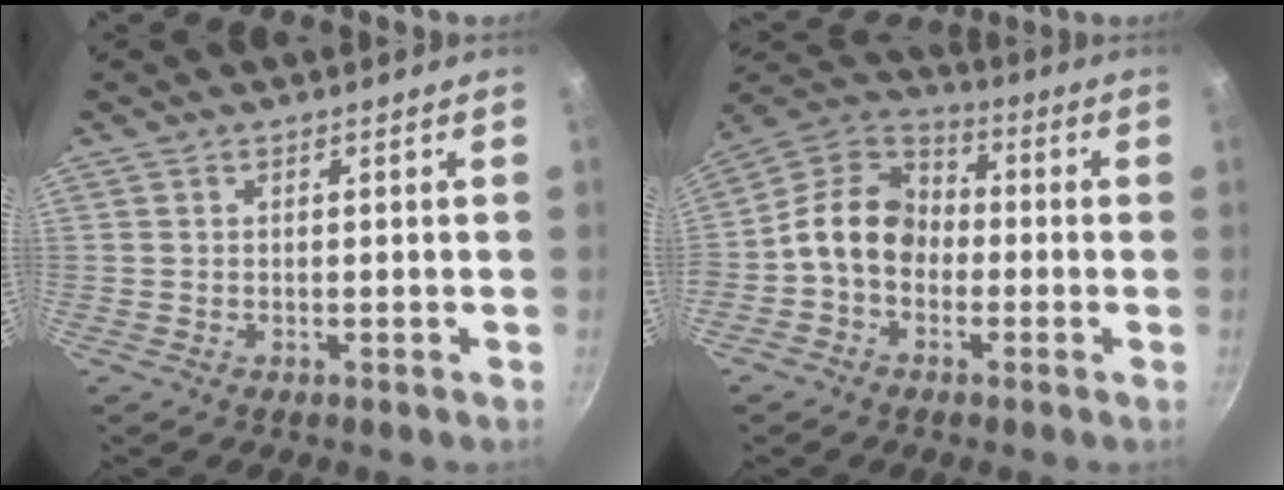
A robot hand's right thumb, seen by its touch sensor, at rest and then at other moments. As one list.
[{"total": 12.0, "force": [-1.7, 9.4, 7.4], "torque": [-0.093, 0.045, -0.055]}]